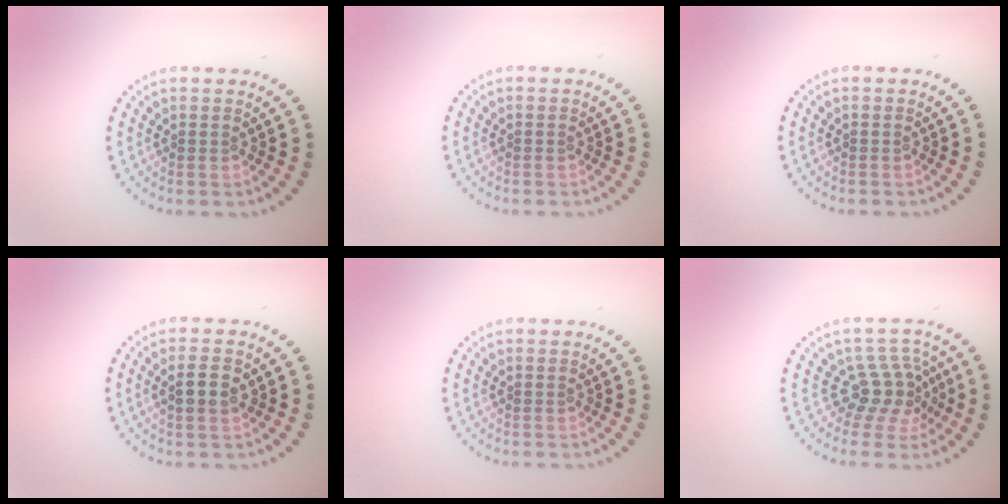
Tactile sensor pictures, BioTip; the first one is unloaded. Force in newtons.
{"total": 0.0}
{"total": 0.0}
{"total": 2.4, "press": 2.4, "slide": 0.4}
{"total": 0.0}
{"total": 3.4, "press": 2.7, "slide": 2.1}